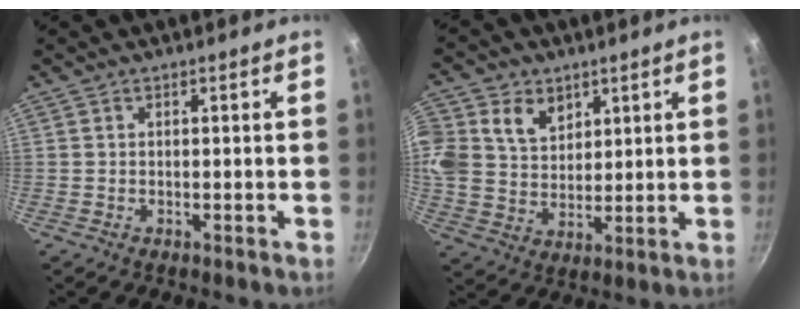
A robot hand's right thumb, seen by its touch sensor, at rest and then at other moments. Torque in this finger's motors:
{"motor_torque": [0.13, 0.16, 0.73, 0.65, 0.09]}